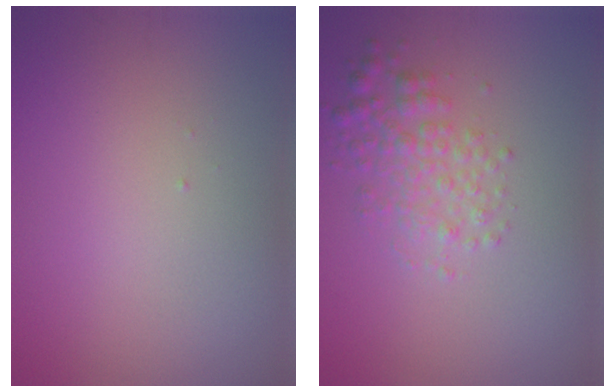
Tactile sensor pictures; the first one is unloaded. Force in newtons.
{"total": 2.9, "press": 2.9, "slide": 0.0}